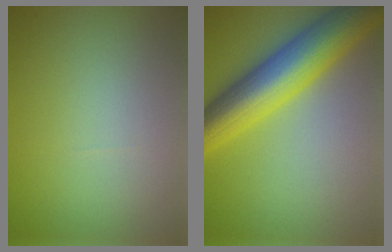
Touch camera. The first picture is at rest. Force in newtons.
{"total": 10.1, "press": 10.1, "slide": 0.2}